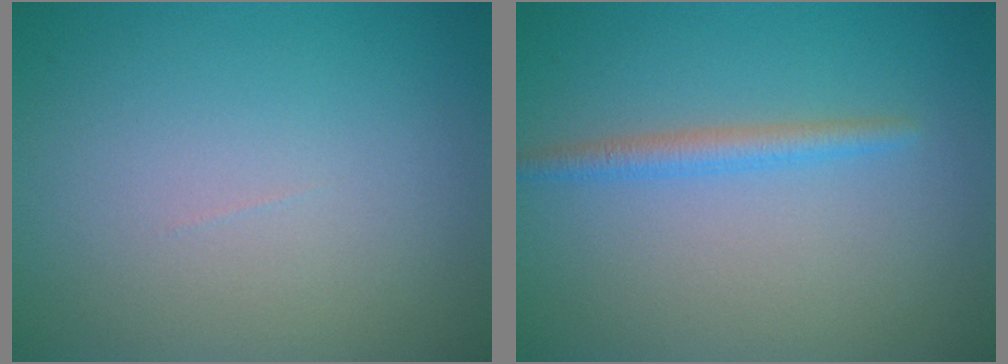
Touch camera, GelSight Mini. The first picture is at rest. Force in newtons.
{"total": 1.8, "press": 1.8, "slide": 0.2}